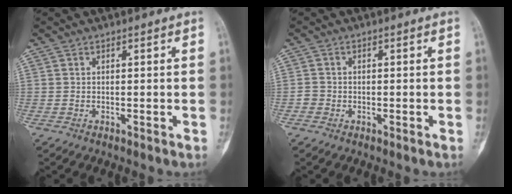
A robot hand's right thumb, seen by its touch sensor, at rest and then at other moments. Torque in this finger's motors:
{"motor_torque": [1.06, 0.91, 0.24, -0.38, -0.02]}